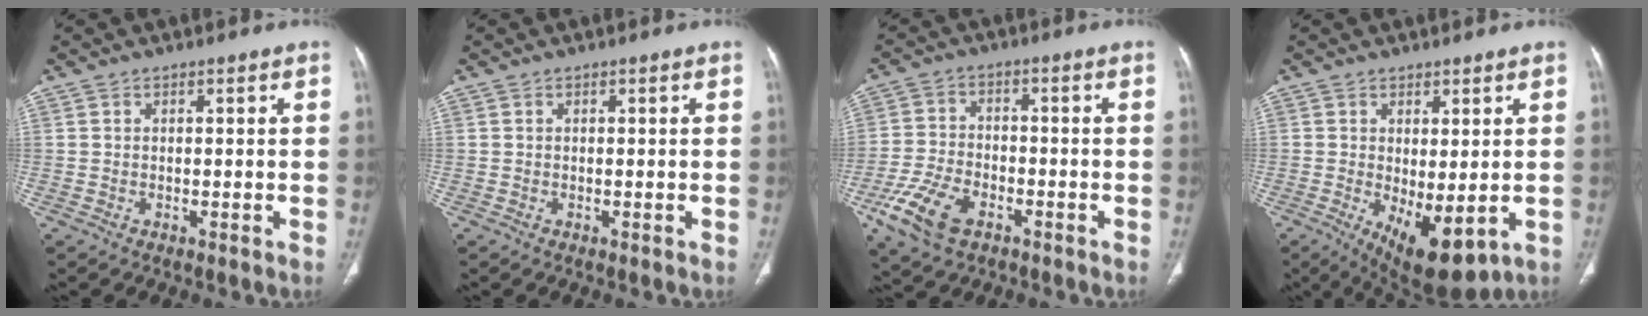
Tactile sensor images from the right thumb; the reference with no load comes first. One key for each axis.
{"total": 0.0}
{"total": 10.7, "fx": -5.5, "fy": 6.0, "fz": 6.9, "tx": -0.146, "ty": 0.012, "tz": -0.101}
{"total": 9.8, "fx": -2.0, "fy": 4.1, "fz": 8.6, "tx": -0.127, "ty": -0.017, "tz": -0.010}